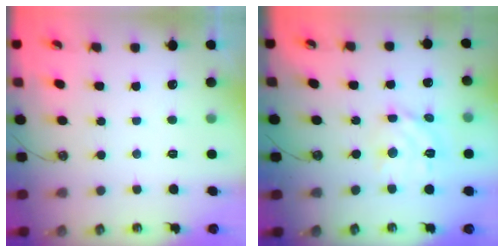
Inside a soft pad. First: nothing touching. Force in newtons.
{"total": 11.1, "press": 11.1, "slide": 0.6}